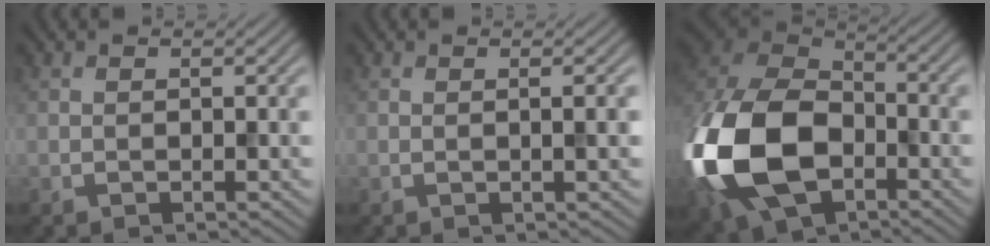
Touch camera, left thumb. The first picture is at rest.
{"total": 1.6, "force": [0.1, 0.2, 1.5], "torque": [-0.024, 0.005, -0.002]}
{"total": 19.4, "force": [-5.5, 12.8, 13.5], "torque": [-0.350, -0.045, -0.106]}